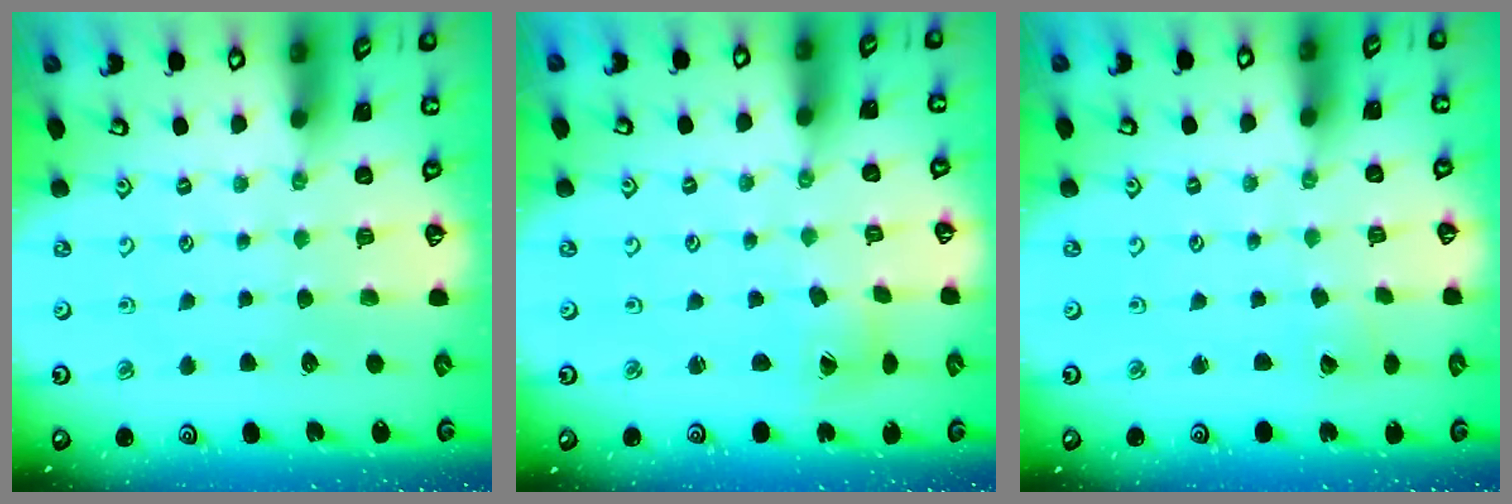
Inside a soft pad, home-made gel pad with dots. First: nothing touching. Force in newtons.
{"total": 1.3, "press": 1.3, "slide": 0.1}
{"total": 1.5, "press": 1.5, "slide": 0.2}